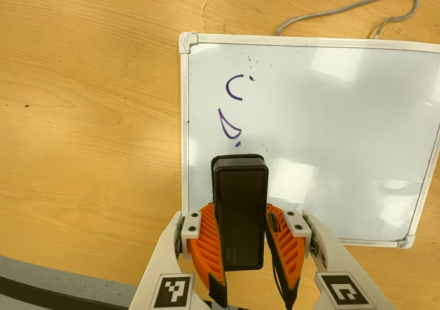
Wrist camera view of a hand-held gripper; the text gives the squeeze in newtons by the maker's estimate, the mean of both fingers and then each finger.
{"total": 6.8, "left": 6.2, "right": 7.4}